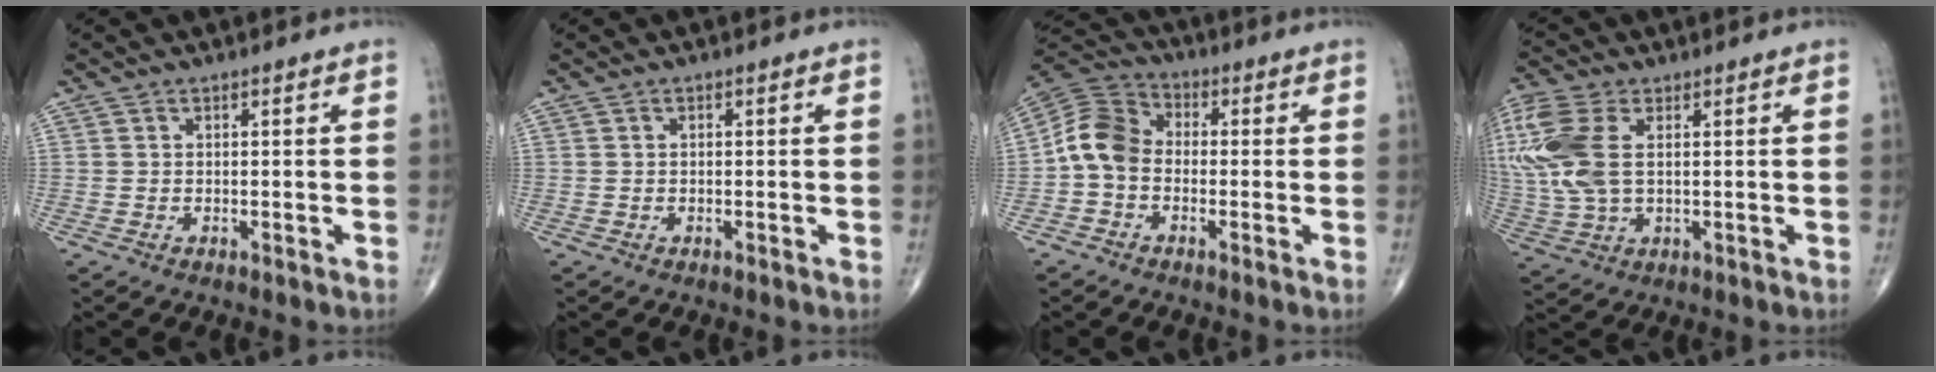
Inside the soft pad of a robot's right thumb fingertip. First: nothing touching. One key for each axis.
{"total": 0.0}
{"total": 8.5, "fx": -1.4, "fy": 6.5, "fz": 5.3, "tx": -0.090, "ty": 0.027, "tz": -0.046}
{"total": 14.3, "fx": 3.0, "fy": 8.1, "fz": 11.4, "tx": -0.300, "ty": 0.009, "tz": 0.063}